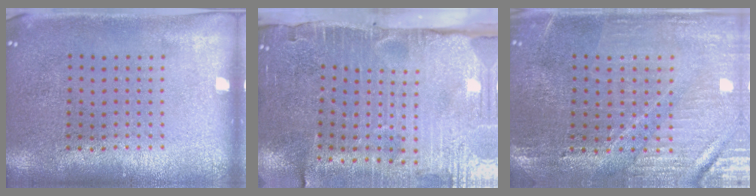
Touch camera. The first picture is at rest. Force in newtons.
{"total": 4.7, "press": 3.9, "slide": 2.6}
{"total": 1.7, "press": 1.7, "slide": 0.3}